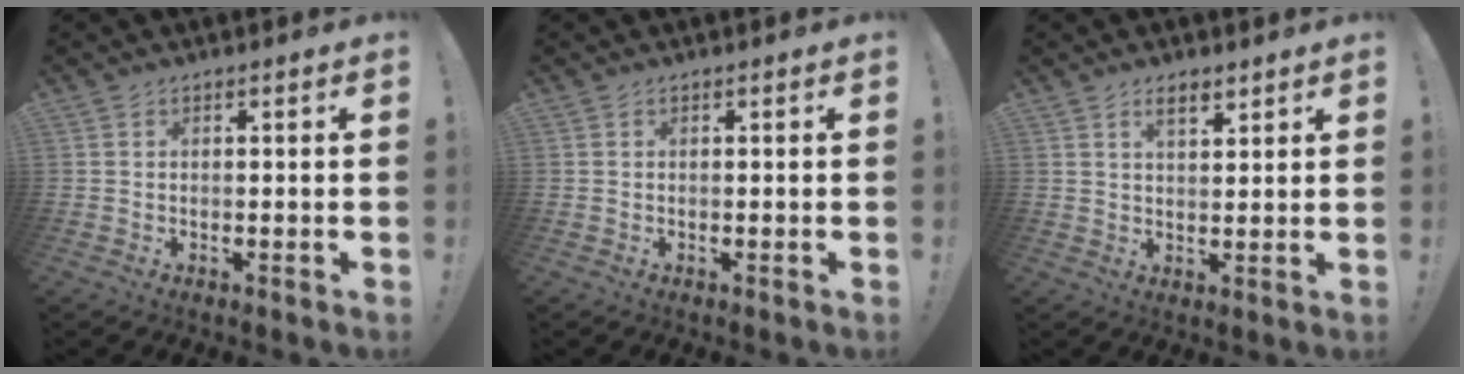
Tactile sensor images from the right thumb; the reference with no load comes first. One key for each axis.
{"total": 0.0}
{"total": 4.5, "fx": 2.9, "fy": 2.1, "fz": 2.7, "tx": -0.032, "ty": -0.016, "tz": 0.048}